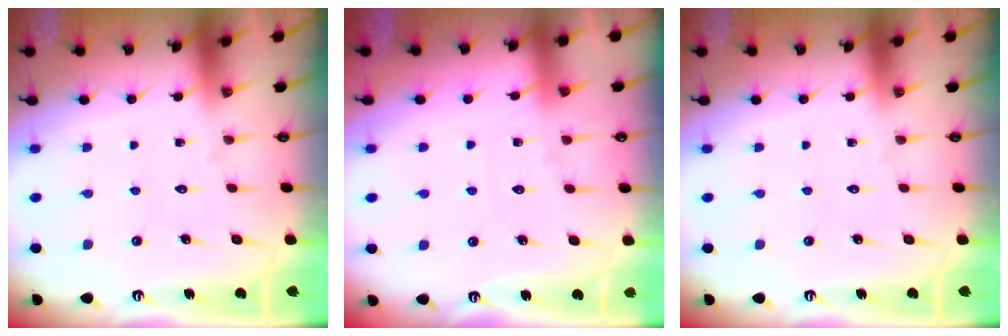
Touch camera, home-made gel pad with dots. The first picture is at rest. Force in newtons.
{"total": 2.7, "press": 2.7, "slide": 0.4}
{"total": 0.0}